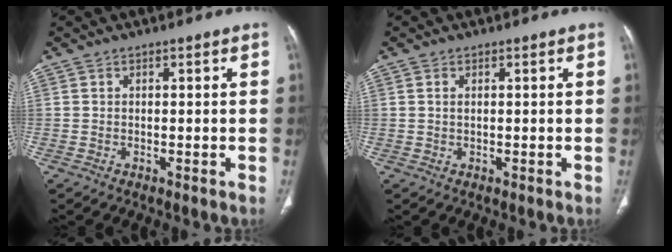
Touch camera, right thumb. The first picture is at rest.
{"total": 0.9, "force": [0.3, 0.4, 0.7], "torque": [-0.018, 0.003, 0.008]}